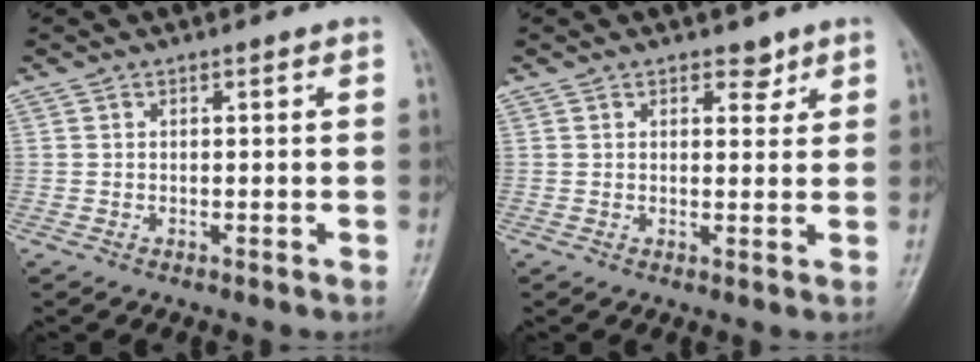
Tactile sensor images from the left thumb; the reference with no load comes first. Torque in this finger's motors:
{"motor_torque": [-0.11, -0.03, -0.23, -0.27, 0.06]}